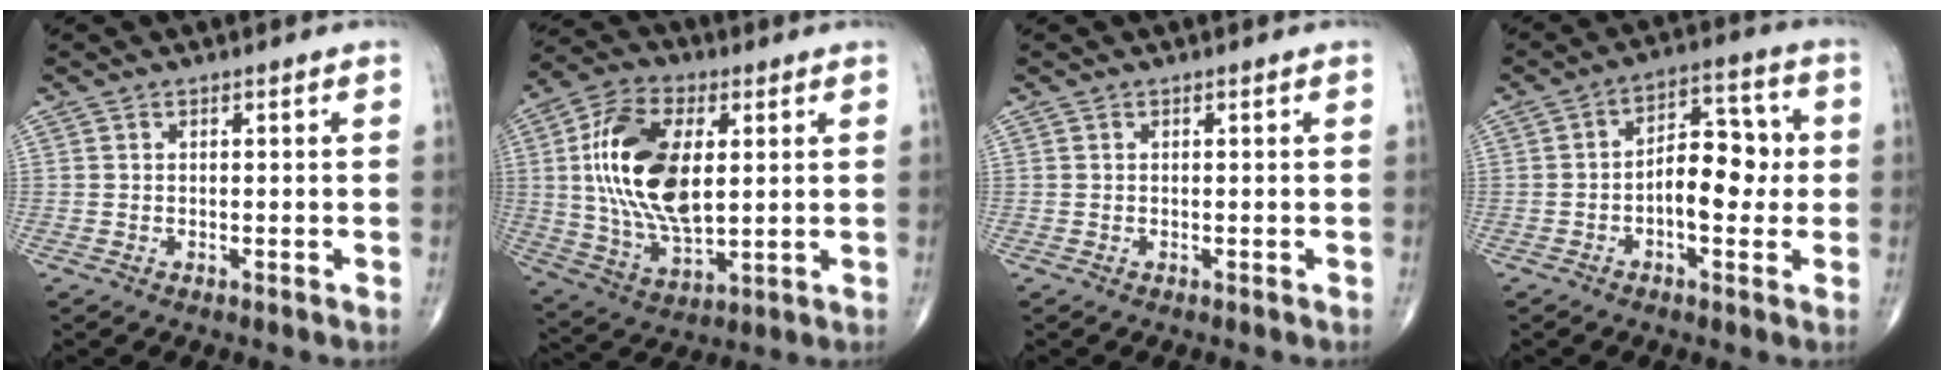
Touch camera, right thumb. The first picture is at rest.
{"total": 19.1, "force": [3.0, 10.1, 16.0], "torque": [-0.303, -0.008, 0.057]}
{"total": 0.0}
{"total": 10.0, "force": [-0.7, 5.5, 8.4], "torque": [-0.101, 0.029, -0.017]}